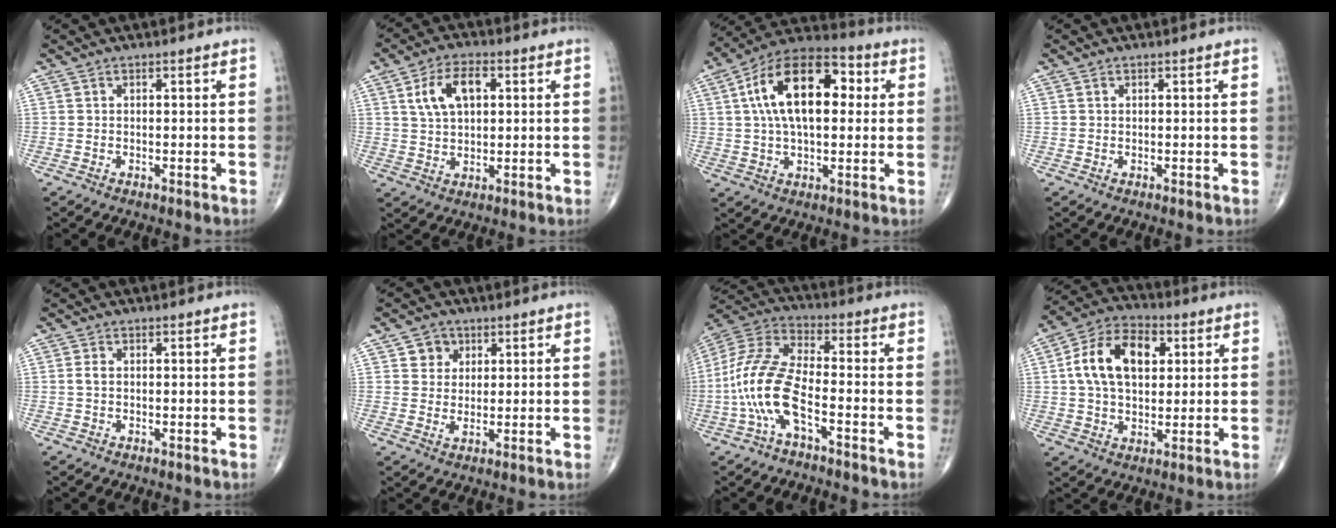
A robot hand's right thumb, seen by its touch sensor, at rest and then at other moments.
{"total": 8.7, "force": [2.6, 4.9, 6.7], "torque": [-0.112, 0.005, 0.047]}
{"total": 18.5, "force": [3.6, 9.9, 15.3], "torque": [-0.243, 0.028, 0.051]}
{"total": 0.0}
{"total": 1.4, "force": [0.1, 0.9, 1.1], "torque": [-0.023, 0.003, -0.001]}
{"total": 4.2, "force": [1.8, 3.6, 1.2], "torque": [0.002, -0.006, 0.028]}
{"total": 13.8, "force": [-4.6, 5.2, 11.9], "torque": [-0.267, 0.038, -0.094]}
{"total": 14.8, "force": [3.3, 9.4, 11.0], "torque": [-0.177, 0.013, 0.050]}